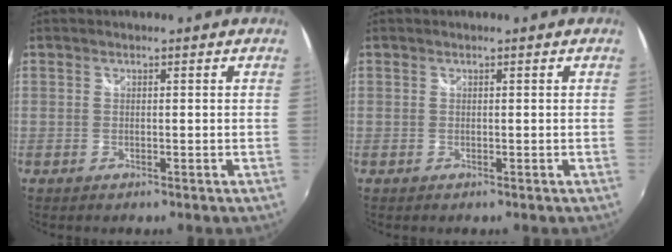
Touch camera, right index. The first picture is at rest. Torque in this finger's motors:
{"motor_torque": [0.14, 0.22, -0.02, 0.01]}